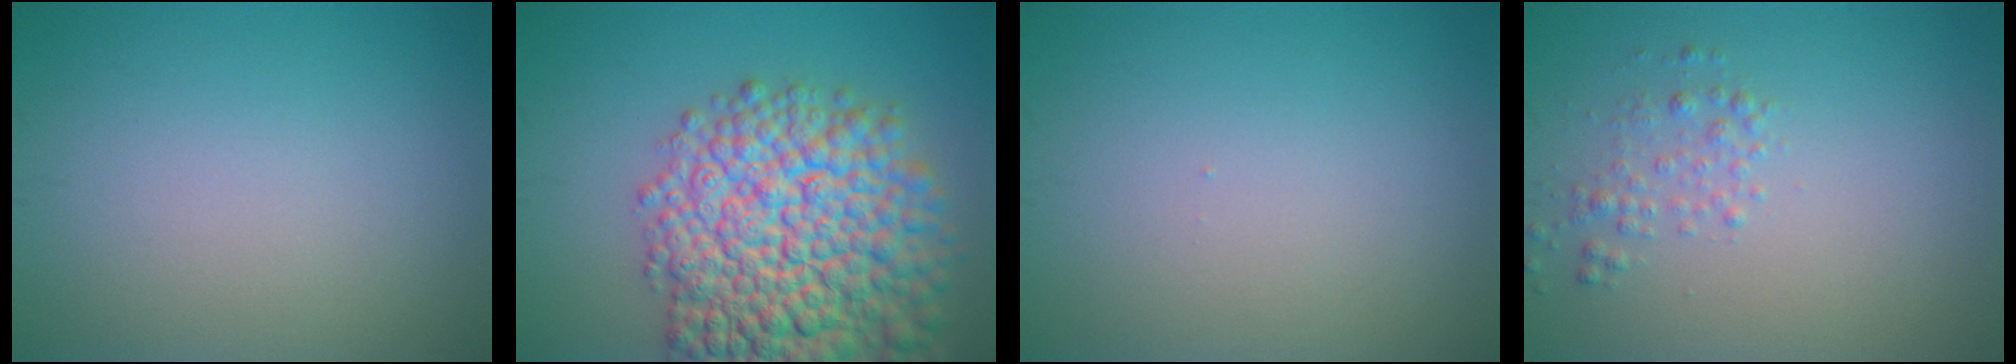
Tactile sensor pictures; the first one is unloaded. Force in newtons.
{"total": 13.2, "press": 13.1, "slide": 0.6}
{"total": 0.0}
{"total": 1.6, "press": 1.6, "slide": 0.1}